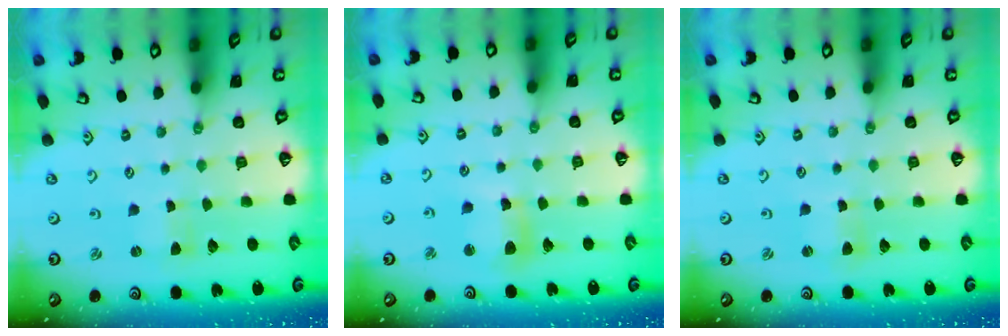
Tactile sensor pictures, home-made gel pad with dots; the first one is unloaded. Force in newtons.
{"total": 9.6, "press": 9.5, "slide": 1.2}
{"total": 1.9, "press": 1.9, "slide": 0.3}